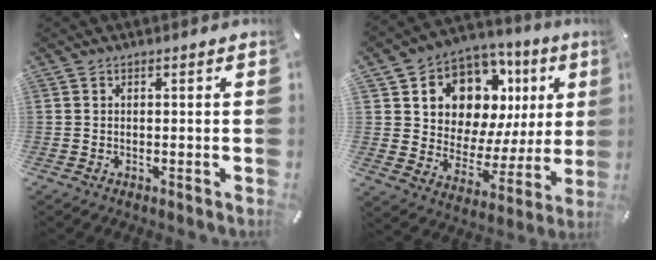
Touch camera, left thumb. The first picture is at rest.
{"total": 11.2, "force": [7.1, 7.9, 3.5], "torque": [-0.064, -0.074, 0.127]}